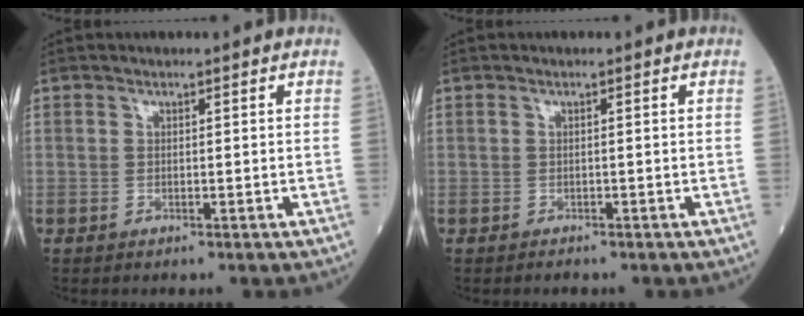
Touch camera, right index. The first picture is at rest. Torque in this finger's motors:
{"motor_torque": [-0.03, 0.00, -0.09, -0.07]}